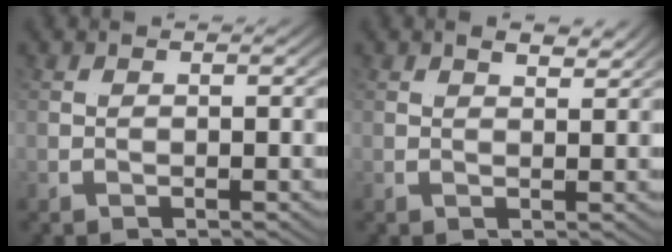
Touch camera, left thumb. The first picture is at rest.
{"total": 1.6, "force": [1.0, -1.2, -0.5], "torque": [0.007, 0.008, 0.014]}